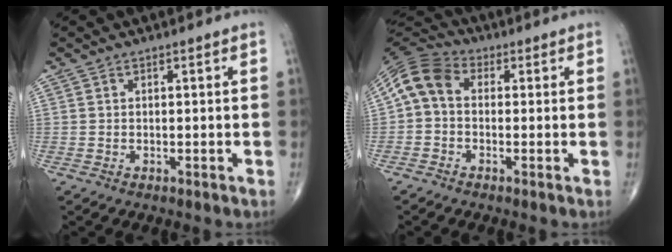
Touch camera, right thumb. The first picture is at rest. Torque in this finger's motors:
{"motor_torque": [0.93, 0.69, 0.33, -0.40, 0.08]}